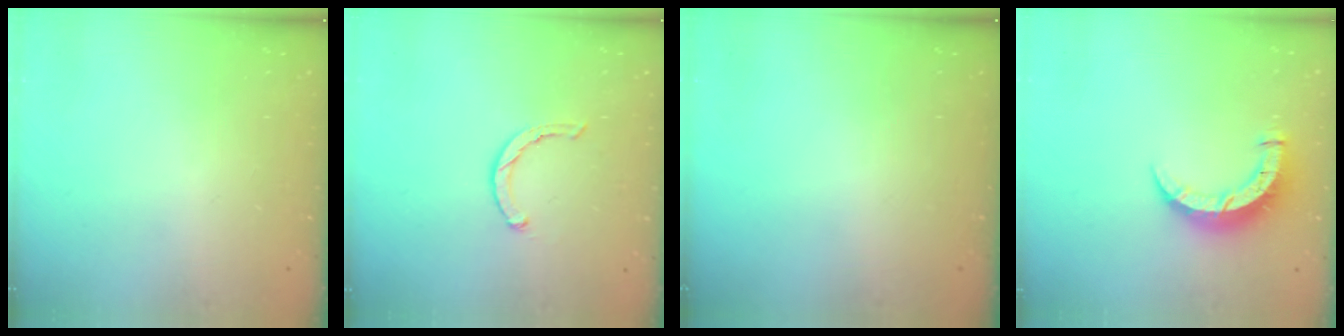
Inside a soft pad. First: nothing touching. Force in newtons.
{"total": 2.3, "press": 2.2, "slide": 0.5}
{"total": 0.0}
{"total": 8.2, "press": 8.2, "slide": 0.6}